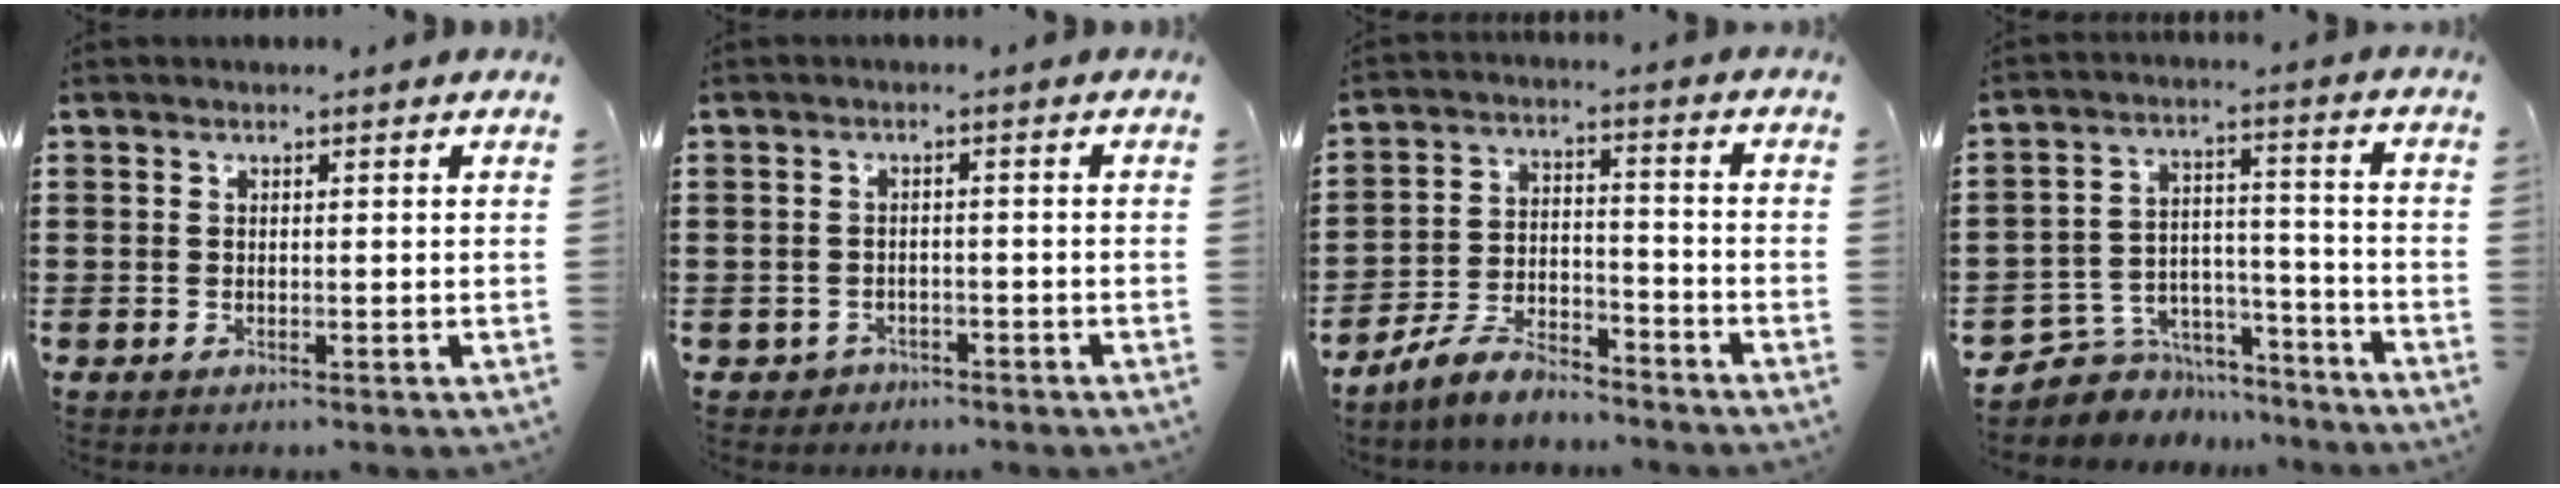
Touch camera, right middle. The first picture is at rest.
{"total": 1.5, "force": [-1.3, 0.8, 0.0], "torque": [-0.006, 0.002, -0.030]}
{"total": 6.7, "force": [-6.2, 1.5, 2.3], "torque": [-0.054, 0.007, -0.121]}
{"total": 5.5, "force": [-4.8, 2.8, 0.2], "torque": [-0.019, 0.012, -0.099]}